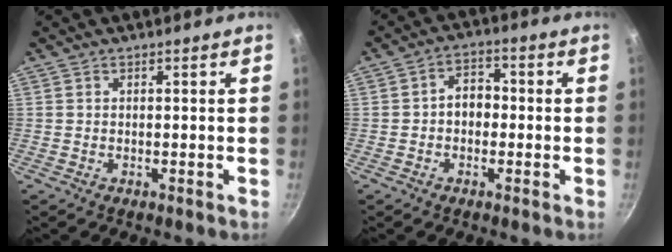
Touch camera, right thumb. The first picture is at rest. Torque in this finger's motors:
{"motor_torque": [-0.16, 0.24, 0.01, 0.17, 0.04]}